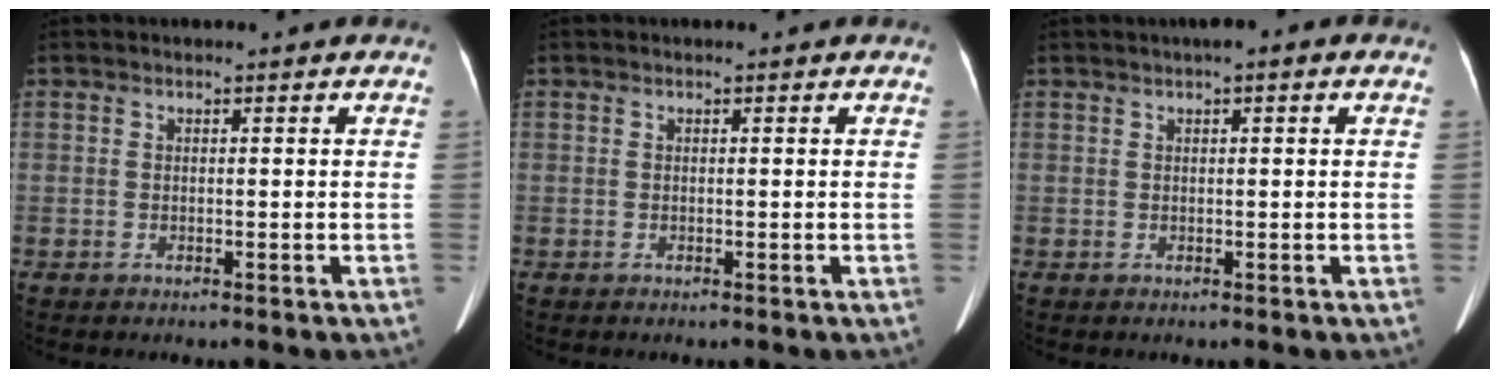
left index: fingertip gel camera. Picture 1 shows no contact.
{"total": 0.0}
{"total": 2.0, "force": [1.1, 0.5, 1.6], "torque": [-0.027, 0.014, 0.013]}